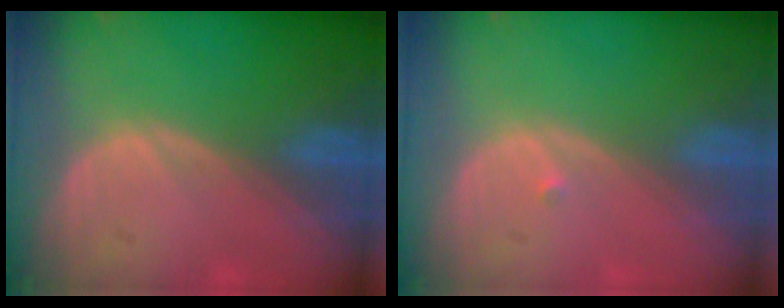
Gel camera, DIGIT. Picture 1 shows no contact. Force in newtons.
{"total": 0.5, "press": 0.4, "slide": 0.3}